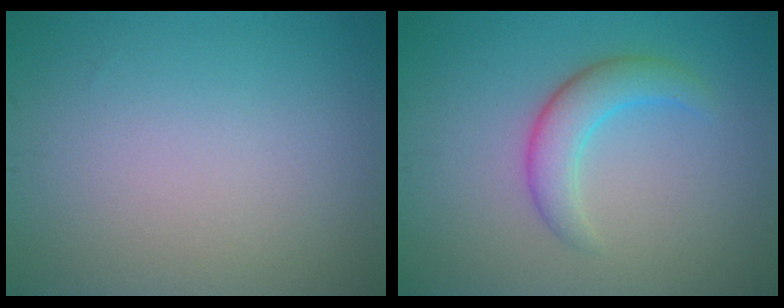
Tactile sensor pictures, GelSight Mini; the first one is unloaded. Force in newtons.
{"total": 3.4, "press": 3.4, "slide": 0.3}